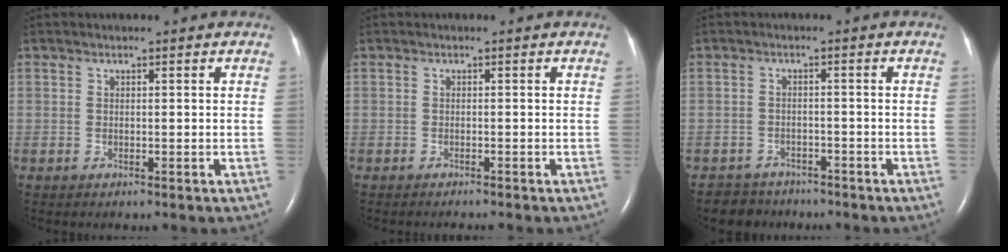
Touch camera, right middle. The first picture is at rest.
{"total": 1.5, "force": [-1.2, -0.2, 0.7], "torque": [-0.010, -0.001, -0.012]}
{"total": 3.8, "force": [-3.3, 1.8, -0.7], "torque": [0.005, -0.001, -0.054]}